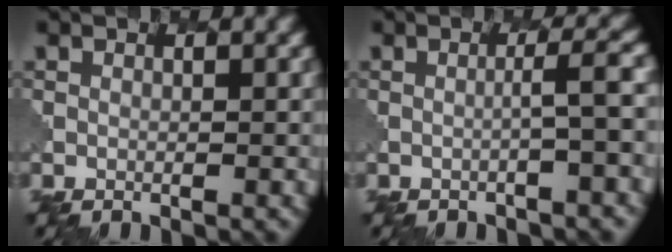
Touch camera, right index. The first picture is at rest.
{"total": 2.4, "force": [-0.7, 0.2, 2.3], "torque": [-0.022, 0.018, -0.020]}